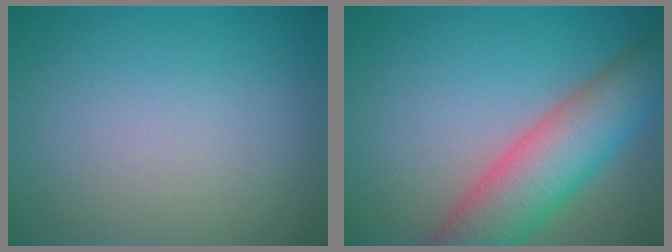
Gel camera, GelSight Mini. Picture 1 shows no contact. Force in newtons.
{"total": 8.3, "press": 8.3, "slide": 0.5}